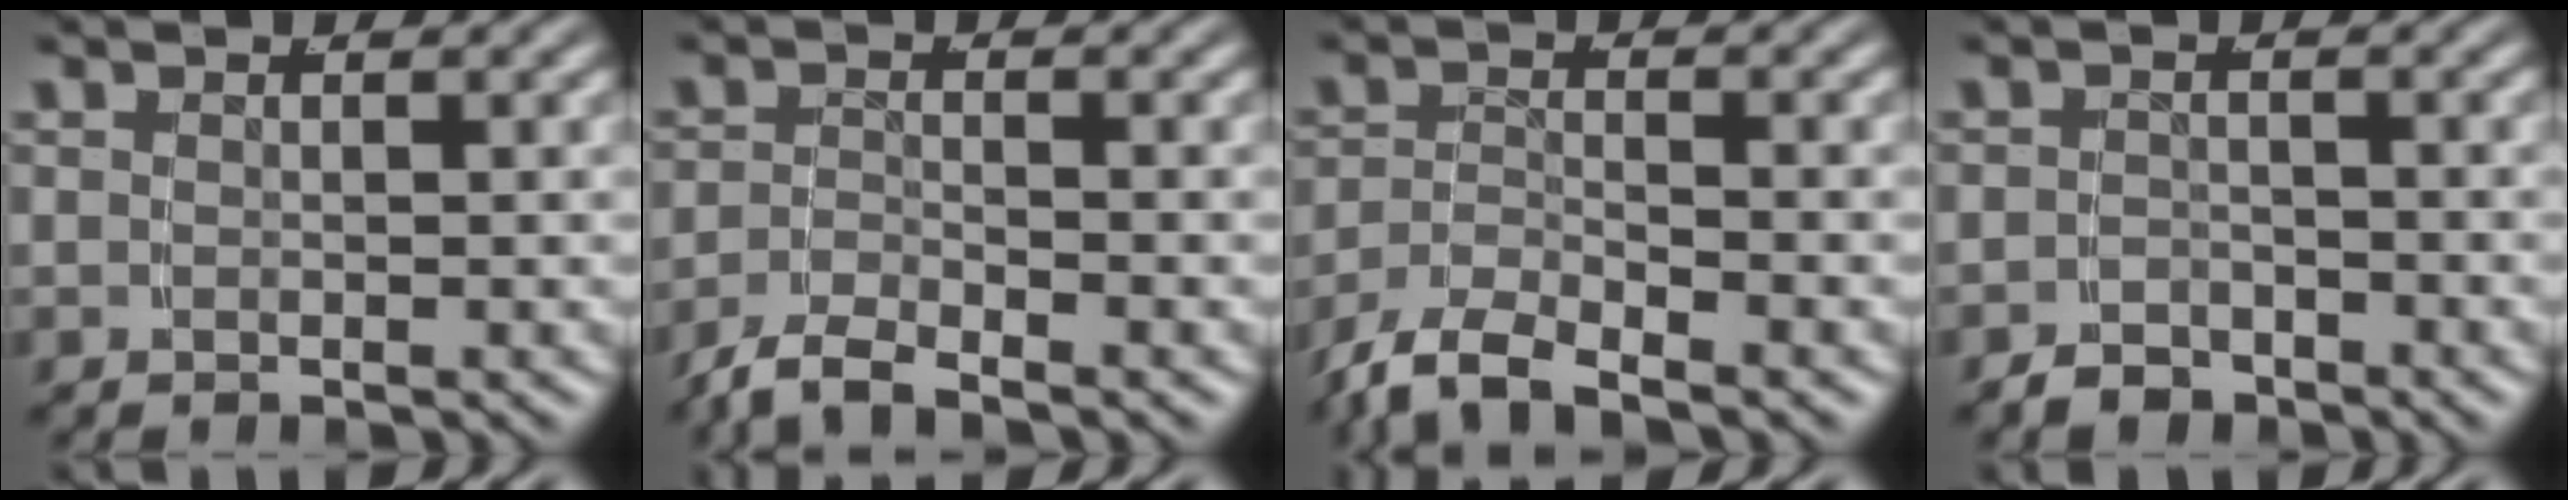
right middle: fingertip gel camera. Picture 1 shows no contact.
{"total": 3.4, "force": [-3.1, 0.4, 1.3], "torque": [-0.024, -0.008, -0.049]}
{"total": 5.7, "force": [-4.6, 2.3, 2.5], "torque": [-0.055, -0.016, -0.070]}
{"total": 2.2, "force": [-2.1, 0.5, -0.2], "torque": [0.013, -0.009, -0.035]}